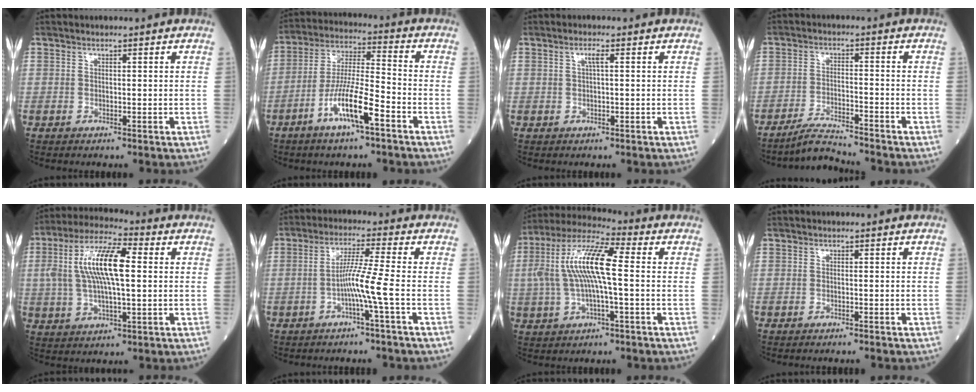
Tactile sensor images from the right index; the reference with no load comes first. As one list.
[{"total": 10.3, "force": [-5.1, 1.0, 8.9], "torque": [-0.177, -0.003, -0.096]}, {"total": 1.3, "force": [0.5, 0.0, 1.2], "torque": [-0.027, 0.003, 0.009]}, {"total": 5.1, "force": [-4.9, -0.7, 1.1], "torque": [-0.023, -0.016, -0.088]}, {"total": 12.4, "force": [1.7, 3.4, 11.8], "torque": [-0.243, 0.026, 0.031]}, {"total": 5.6, "force": [-1.8, -1.7, 5.1], "torque": [-0.099, 0.006, -0.034]}, {"total": 12.4, "force": [0.6, 2.2, 12.2], "torque": [-0.255, 0.024, 0.007]}, {"total": 1.4, "force": [-1.3, -0.2, 0.5], "torque": [-0.006, 0.000, -0.015]}]